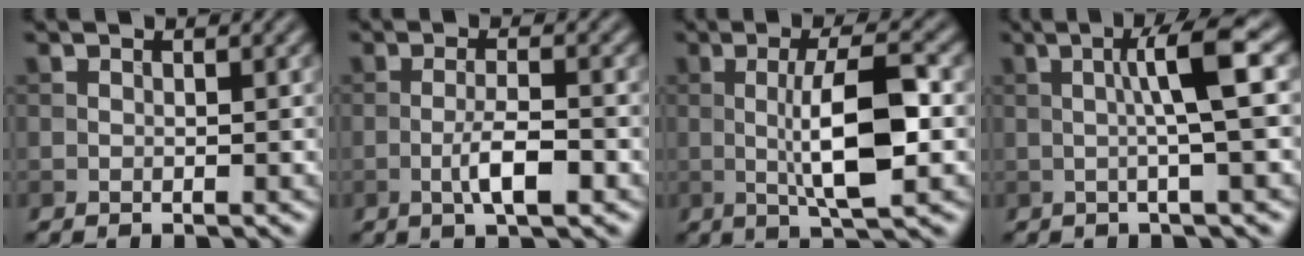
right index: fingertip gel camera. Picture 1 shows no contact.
{"total": 3.6, "force": [-1.3, 0.8, 3.3], "torque": [-0.061, 0.003, -0.026]}
{"total": 7.4, "force": [-0.4, 1.8, 7.2], "torque": [-0.125, 0.003, -0.008]}
{"total": 4.9, "force": [0.5, 0.4, 4.8], "torque": [-0.076, 0.010, 0.006]}